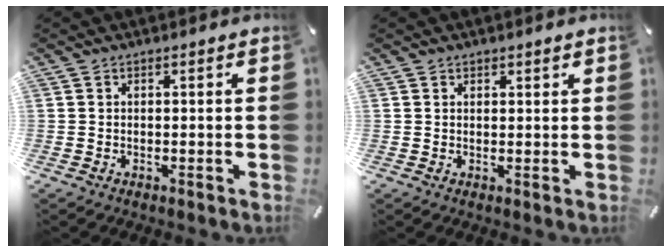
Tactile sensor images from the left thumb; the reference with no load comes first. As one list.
[{"total": 1.0, "force": [0.7, 0.6, 0.1], "torque": [0.005, -0.004, 0.013]}]